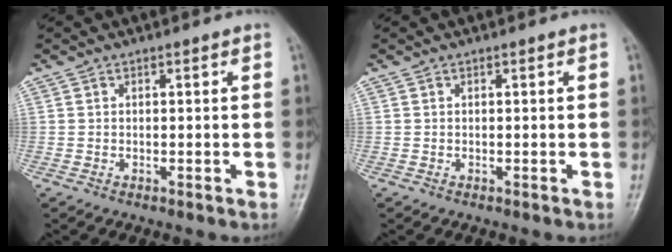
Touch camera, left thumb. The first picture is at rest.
{"total": 0.0}